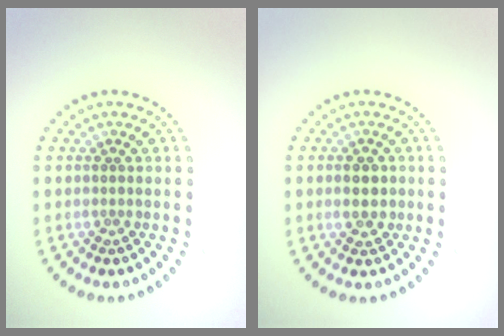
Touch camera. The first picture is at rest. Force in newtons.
{"total": 2.3, "press": 2.3, "slide": 0.2}